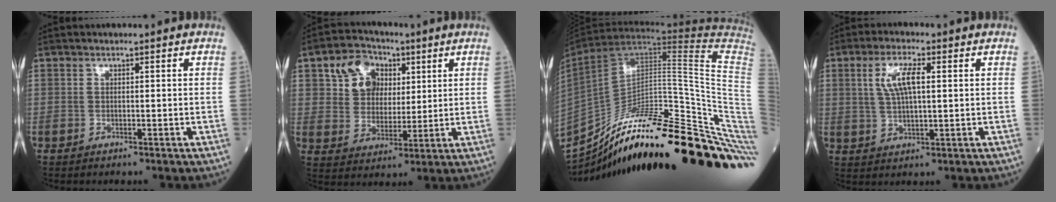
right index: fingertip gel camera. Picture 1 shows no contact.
{"total": 9.0, "force": [3.9, 7.0, 4.1], "torque": [-0.083, 0.028, 0.075]}
{"total": 33.4, "force": [-22.2, 3.3, 24.7], "torque": [-0.245, 0.007, -0.322]}
{"total": 6.3, "force": [1.7, 1.7, 5.8], "torque": [-0.123, 0.008, 0.037]}